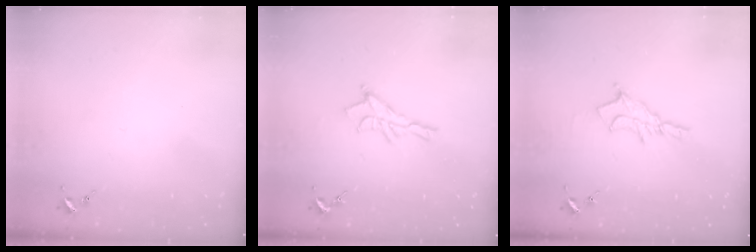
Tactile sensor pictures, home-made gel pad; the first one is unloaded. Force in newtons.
{"total": 9.4, "press": 9.4, "slide": 0.6}
{"total": 10.4, "press": 10.3, "slide": 0.7}